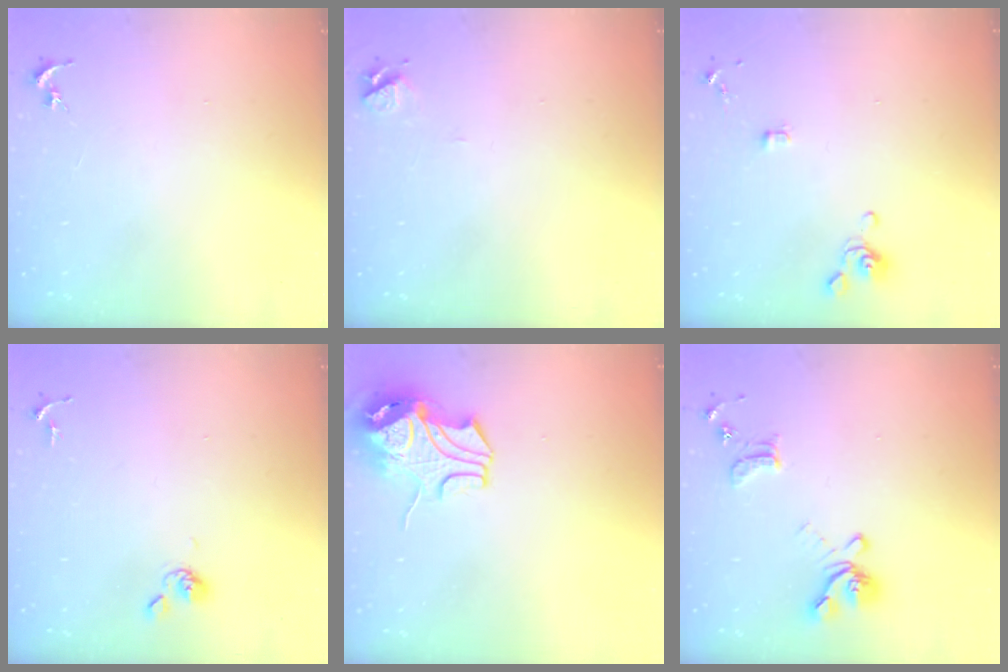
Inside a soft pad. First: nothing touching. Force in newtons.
{"total": 4.9, "press": 4.9, "slide": 0.5}
{"total": 4.0, "press": 3.9, "slide": 0.9}
{"total": 4.4, "press": 4.3, "slide": 0.8}
{"total": 10.5, "press": 10.3, "slide": 1.7}
{"total": 14.2, "press": 14.1, "slide": 1.6}